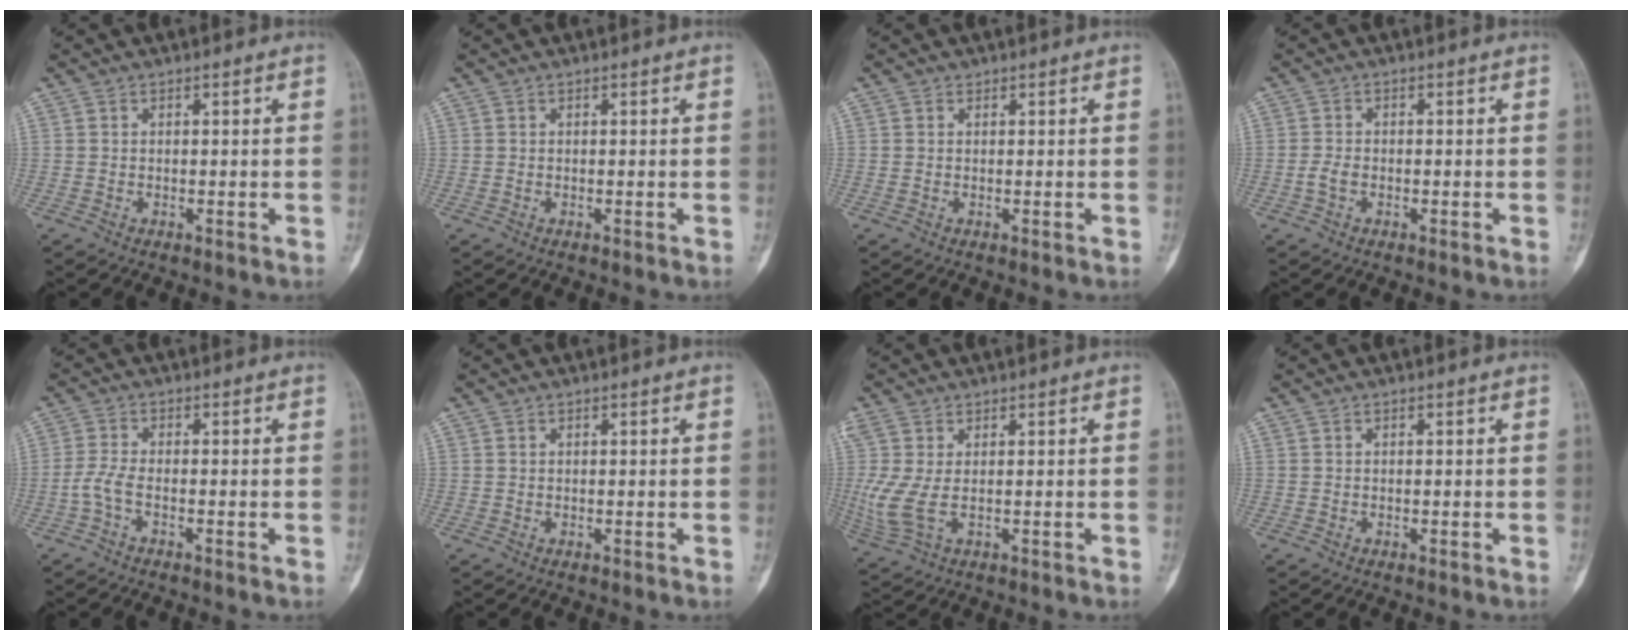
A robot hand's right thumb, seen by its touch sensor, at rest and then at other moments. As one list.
[{"total": 0.0}, {"total": 0.6, "force": [0.3, 0.5, 0.2], "torque": [-0.004, -0.001, 0.004]}, {"total": 2.3, "force": [-0.8, 1.4, 1.6], "torque": [-0.036, 0.006, -0.018]}, {"total": 3.0, "force": [-1.4, 0.8, 2.6], "torque": [-0.066, 0.003, -0.036]}, {"total": 0.0}, {"total": 7.0, "force": [0.3, 3.3, 6.1], "torque": [-0.187, 0.005, 0.019]}, {"total": 0.0}]